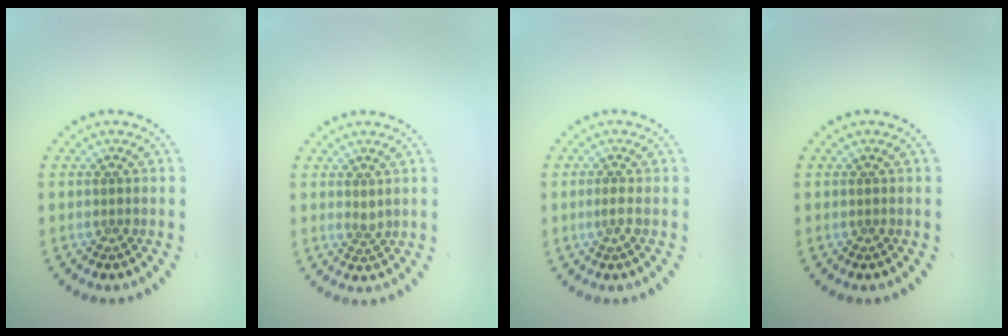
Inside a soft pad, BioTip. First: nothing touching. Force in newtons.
{"total": 0.9, "press": 0.7, "slide": 0.7}
{"total": 0.9, "press": 0.8, "slide": 0.5}
{"total": 0.0}